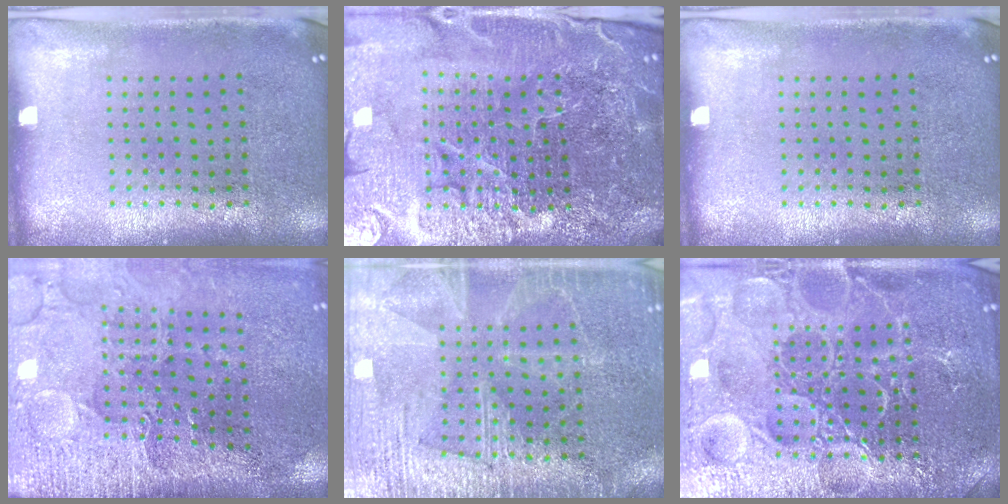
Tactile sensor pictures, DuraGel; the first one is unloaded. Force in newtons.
{"total": 6.5, "press": 5.7, "slide": 3.1}
{"total": 0.0}
{"total": 3.5, "press": 3.4, "slide": 1.1}
{"total": 5.0, "press": 4.9, "slide": 0.6}
{"total": 7.3, "press": 7.2, "slide": 0.9}